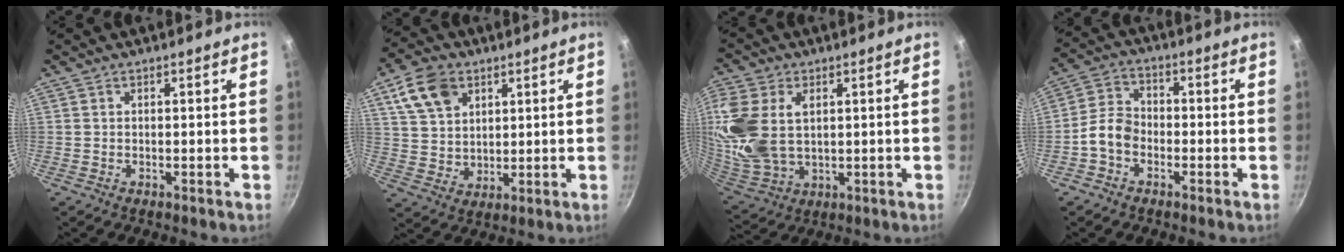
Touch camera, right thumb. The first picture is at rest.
{"total": 11.4, "force": [5.2, 8.3, 6.0], "torque": [-0.089, -0.007, 0.103]}
{"total": 17.1, "force": [3.6, 11.4, 12.3], "torque": [-0.272, -0.012, 0.080]}
{"total": 6.1, "force": [-2.5, 4.4, 3.4], "torque": [-0.051, 0.034, -0.062]}